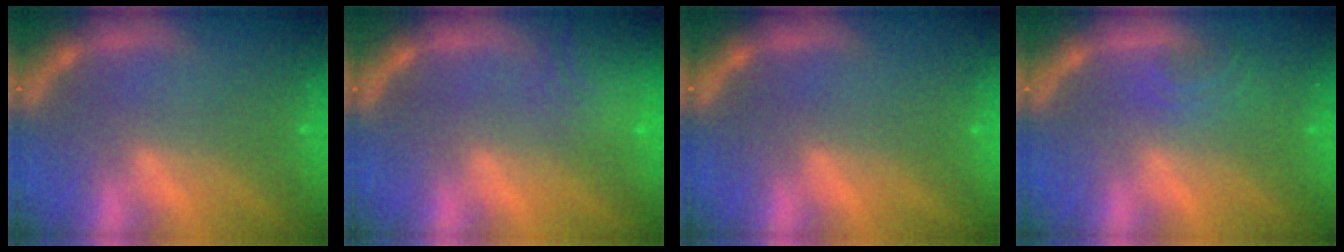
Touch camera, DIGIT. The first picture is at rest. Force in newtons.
{"total": 7.4}
{"total": 0.0}
{"total": 2.4}